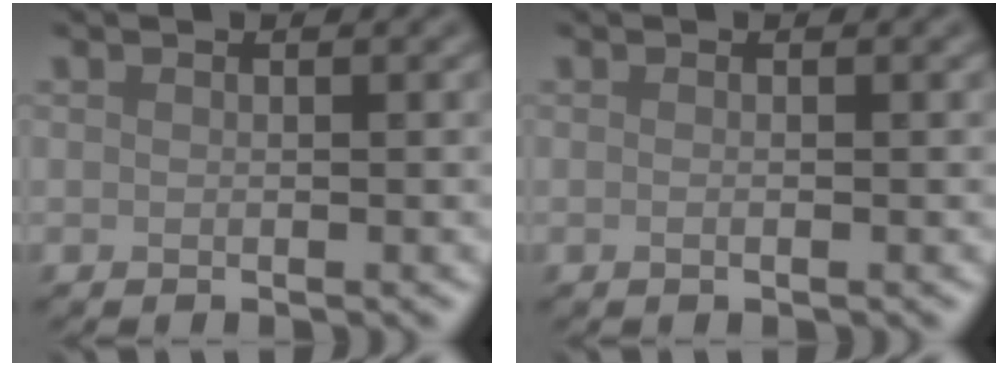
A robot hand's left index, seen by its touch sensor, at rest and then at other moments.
{"total": 0.8, "force": [-0.1, 0.3, 0.7], "torque": [-0.009, -0.006, -0.006]}